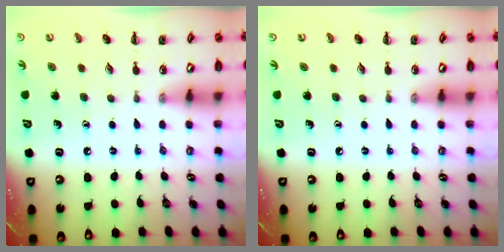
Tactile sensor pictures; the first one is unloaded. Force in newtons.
{"total": 0.0}